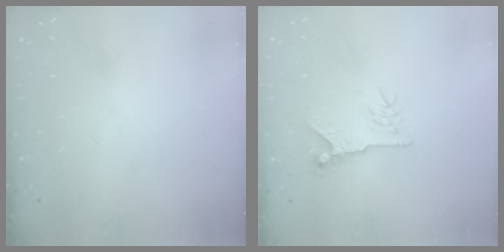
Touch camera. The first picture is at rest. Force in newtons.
{"total": 7.2, "press": 7.2, "slide": 0.2}